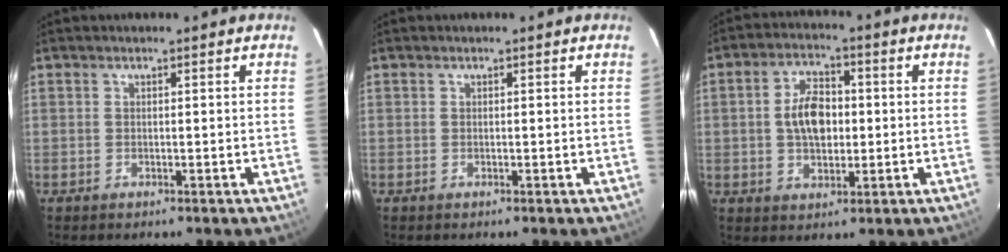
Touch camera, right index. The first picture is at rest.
{"total": 0.0}
{"total": 8.1, "force": [0.2, 5.1, 6.3], "torque": [-0.113, 0.016, 0.007]}